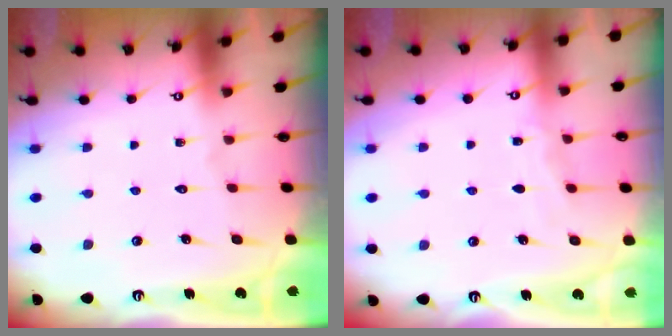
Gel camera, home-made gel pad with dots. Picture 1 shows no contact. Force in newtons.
{"total": 4.7, "press": 4.6, "slide": 0.6}